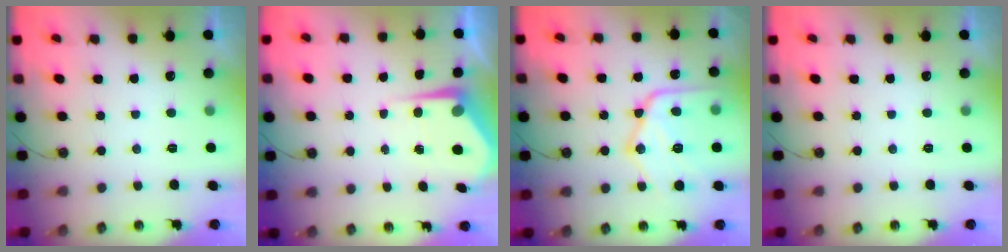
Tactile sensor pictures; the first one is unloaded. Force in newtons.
{"total": 5.1, "press": 5.1, "slide": 0.2}
{"total": 19.6, "press": 19.5, "slide": 2.0}
{"total": 0.0}